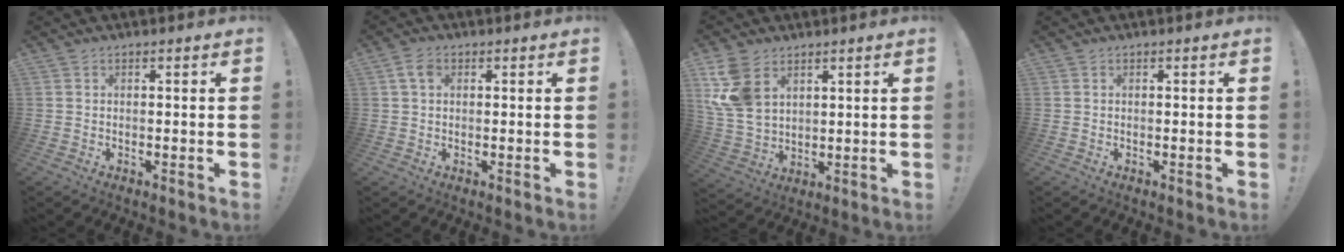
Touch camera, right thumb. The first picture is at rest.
{"total": 3.9, "force": [1.4, 2.4, 2.7], "torque": [-0.053, 0.005, 0.026]}
{"total": 12.3, "force": [5.9, 8.1, 7.1], "torque": [-0.142, -0.027, 0.119]}
{"total": 0.0}